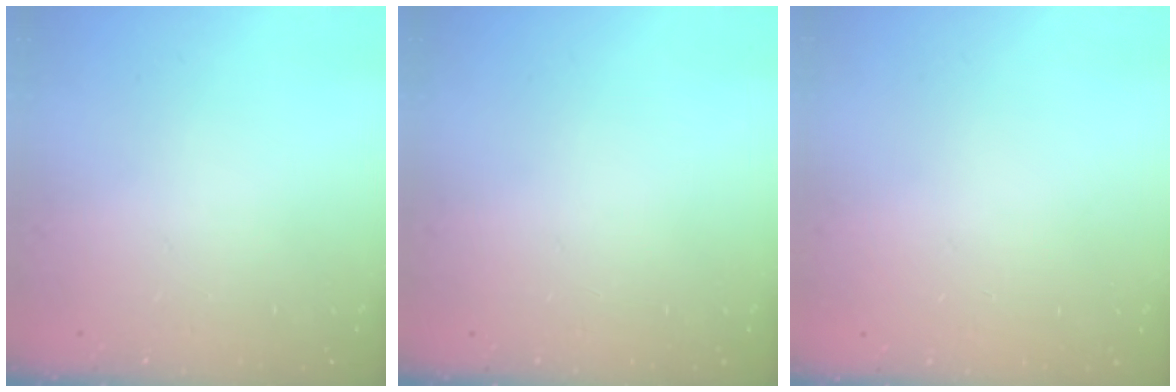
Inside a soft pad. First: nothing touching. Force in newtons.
{"total": 0.0}
{"total": 0.0}